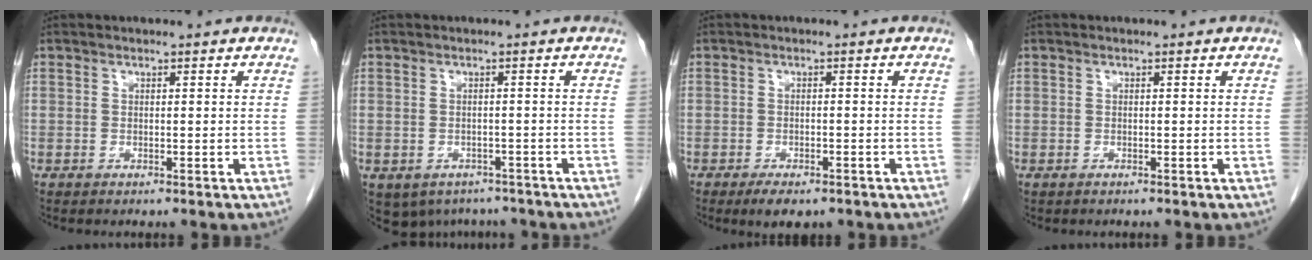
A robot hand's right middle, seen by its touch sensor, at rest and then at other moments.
{"total": 8.1, "force": [-5.6, 5.5, 2.0], "torque": [-0.038, 0.002, -0.065]}
{"total": 4.1, "force": [-3.0, 1.5, 2.4], "torque": [-0.040, -0.007, -0.039]}
{"total": 0.0}